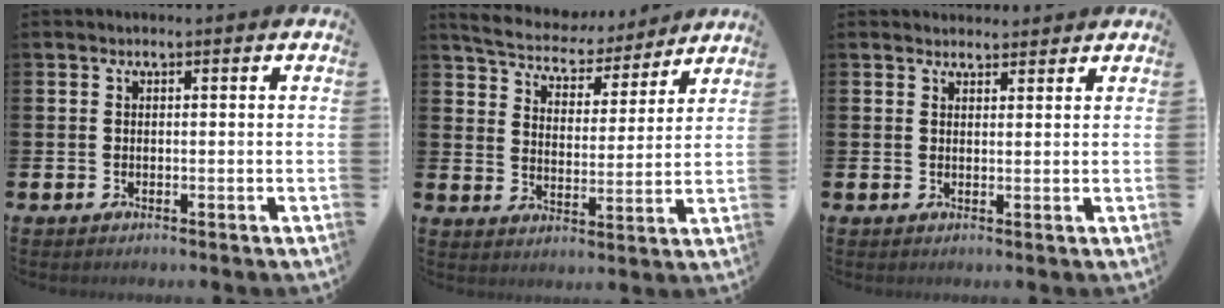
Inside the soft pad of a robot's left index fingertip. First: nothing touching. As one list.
[{"total": 6.8, "force": [6.6, 1.5, 1.1], "torque": [-0.053, -0.049, 0.113]}, {"total": 2.0, "force": [1.9, 0.6, -0.1], "torque": [0.006, -0.009, 0.034]}]